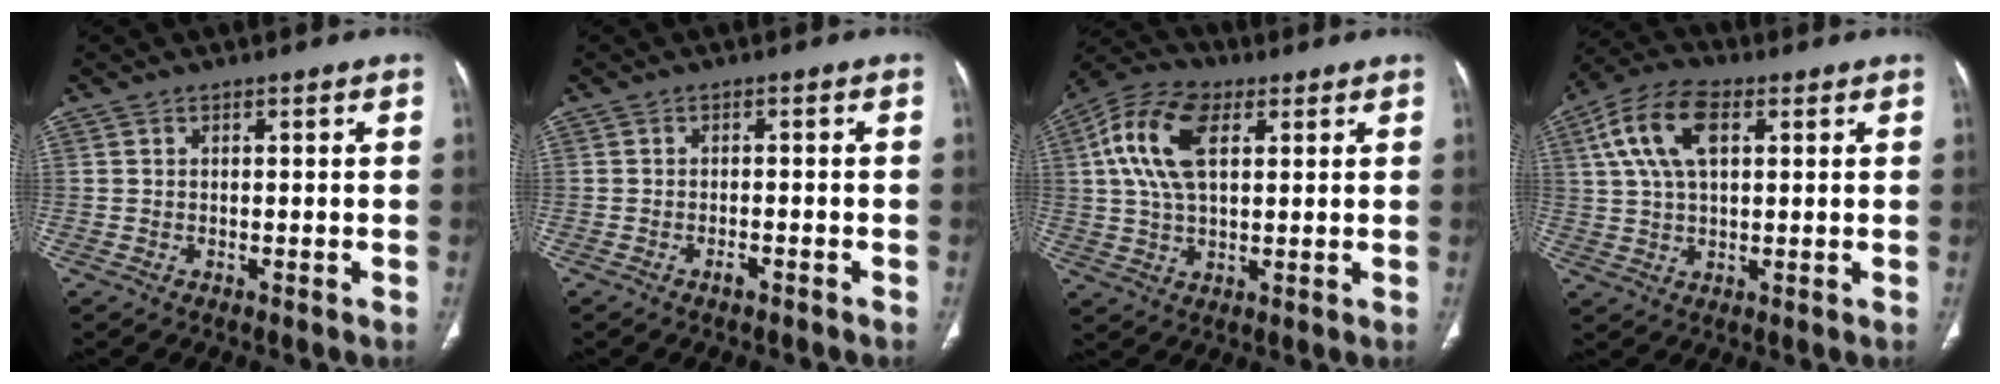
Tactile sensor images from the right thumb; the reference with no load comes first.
{"total": 1.3, "force": [-1.0, 0.3, 0.8], "torque": [-0.017, 0.008, -0.017]}
{"total": 13.1, "force": [3.7, 7.3, 10.3], "torque": [-0.206, 0.012, 0.065]}
{"total": 11.6, "force": [3.7, 6.2, 9.1], "torque": [-0.182, 0.014, 0.065]}